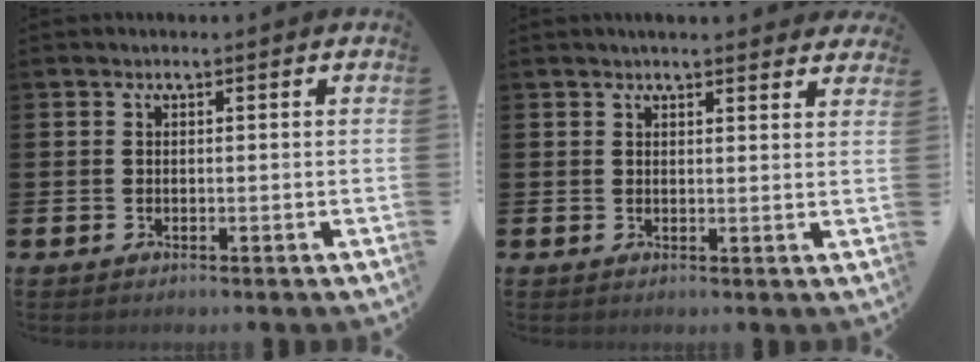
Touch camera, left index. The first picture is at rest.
{"total": 2.5, "force": [2.5, 0.2, 0.3], "torque": [-0.009, -0.007, 0.045]}